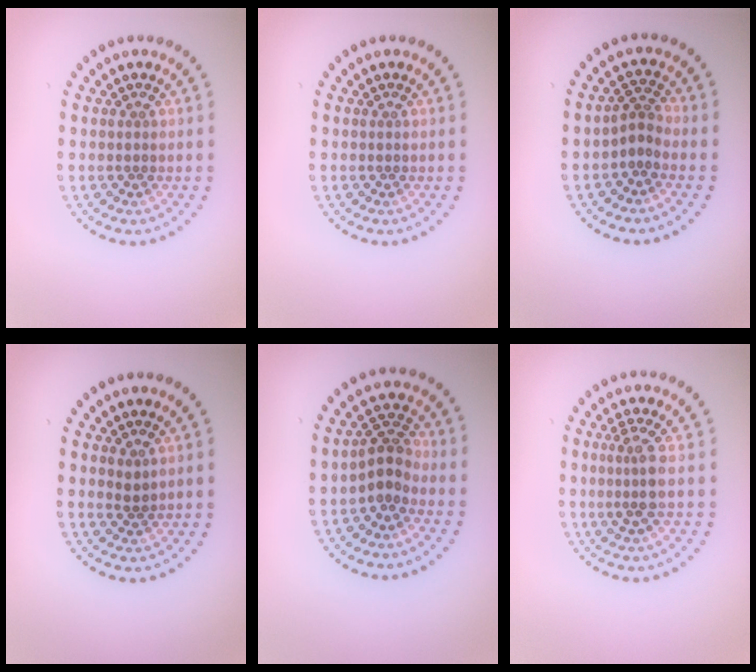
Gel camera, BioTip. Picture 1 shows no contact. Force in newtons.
{"total": 0.0}
{"total": 1.8, "press": 1.1, "slide": 1.4}
{"total": 0.9, "press": 0.8, "slide": 0.4}
{"total": 2.7, "press": 2.4, "slide": 1.3}
{"total": 2.2, "press": 1.9, "slide": 1.2}